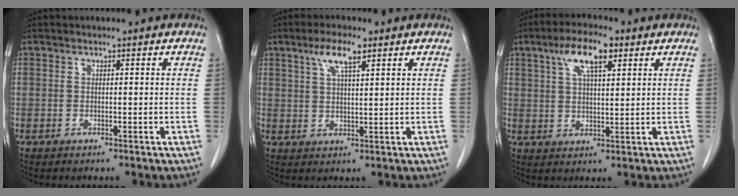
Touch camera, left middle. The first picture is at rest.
{"total": 5.6, "force": [3.3, 1.1, 4.4], "torque": [-0.088, 0.008, 0.060]}
{"total": 7.9, "force": [4.1, 2.2, 6.4], "torque": [-0.123, 0.015, 0.074]}